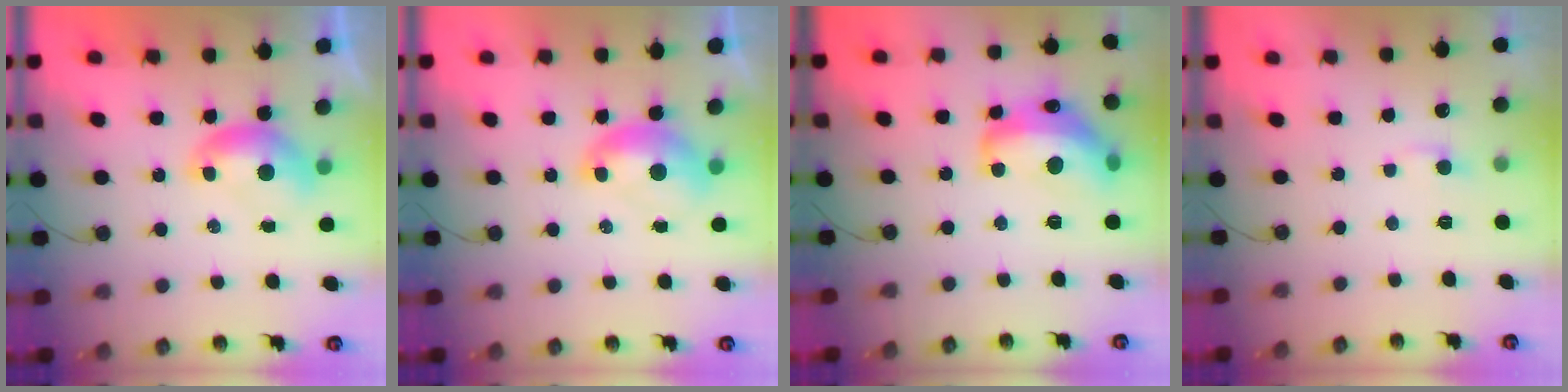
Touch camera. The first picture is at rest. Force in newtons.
{"total": 1.5, "press": 1.4, "slide": 0.6}
{"total": 11.9, "press": 11.9, "slide": 0.9}
{"total": 1.8, "press": 1.7, "slide": 0.5}